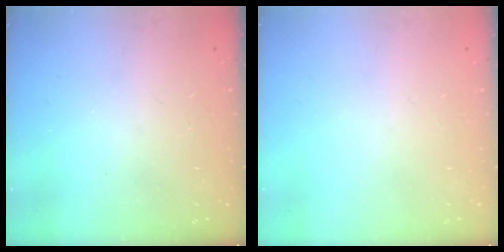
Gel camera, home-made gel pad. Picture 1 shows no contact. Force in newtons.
{"total": 0.0}